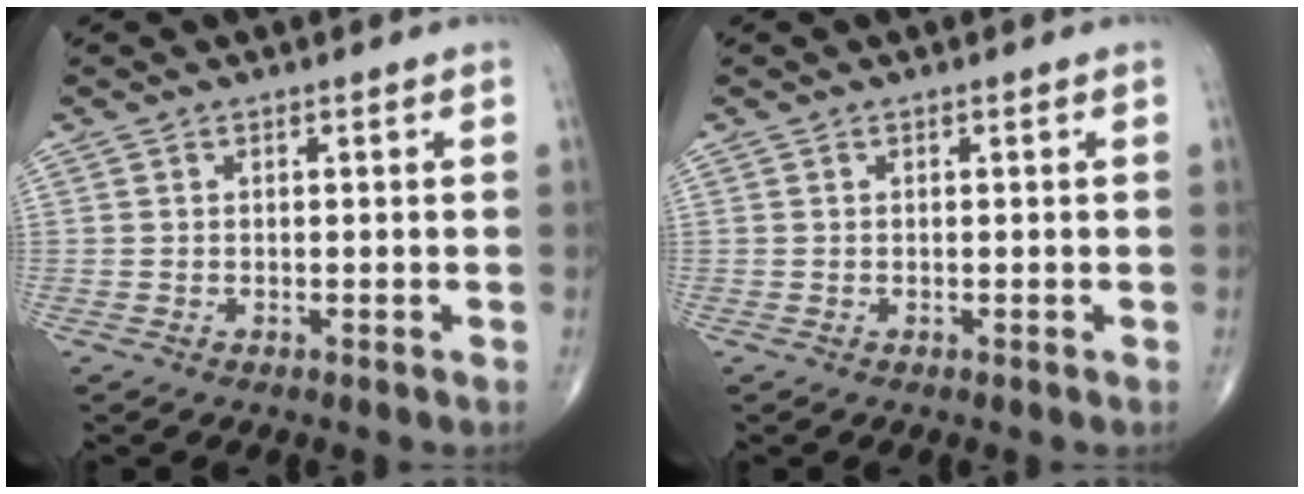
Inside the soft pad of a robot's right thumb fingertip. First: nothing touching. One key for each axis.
{"total": 0.0}